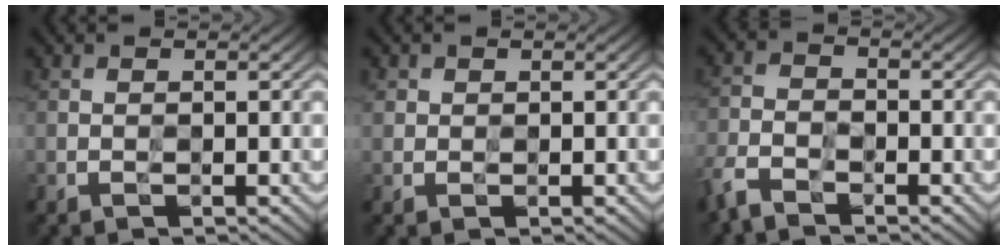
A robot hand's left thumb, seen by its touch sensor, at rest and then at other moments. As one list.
[{"total": 1.2, "force": [0.5, 1.0, 0.2], "torque": [-0.002, -0.002, 0.010]}, {"total": 4.6, "force": [-3.6, 1.9, 2.2], "torque": [-0.052, -0.008, -0.088]}]